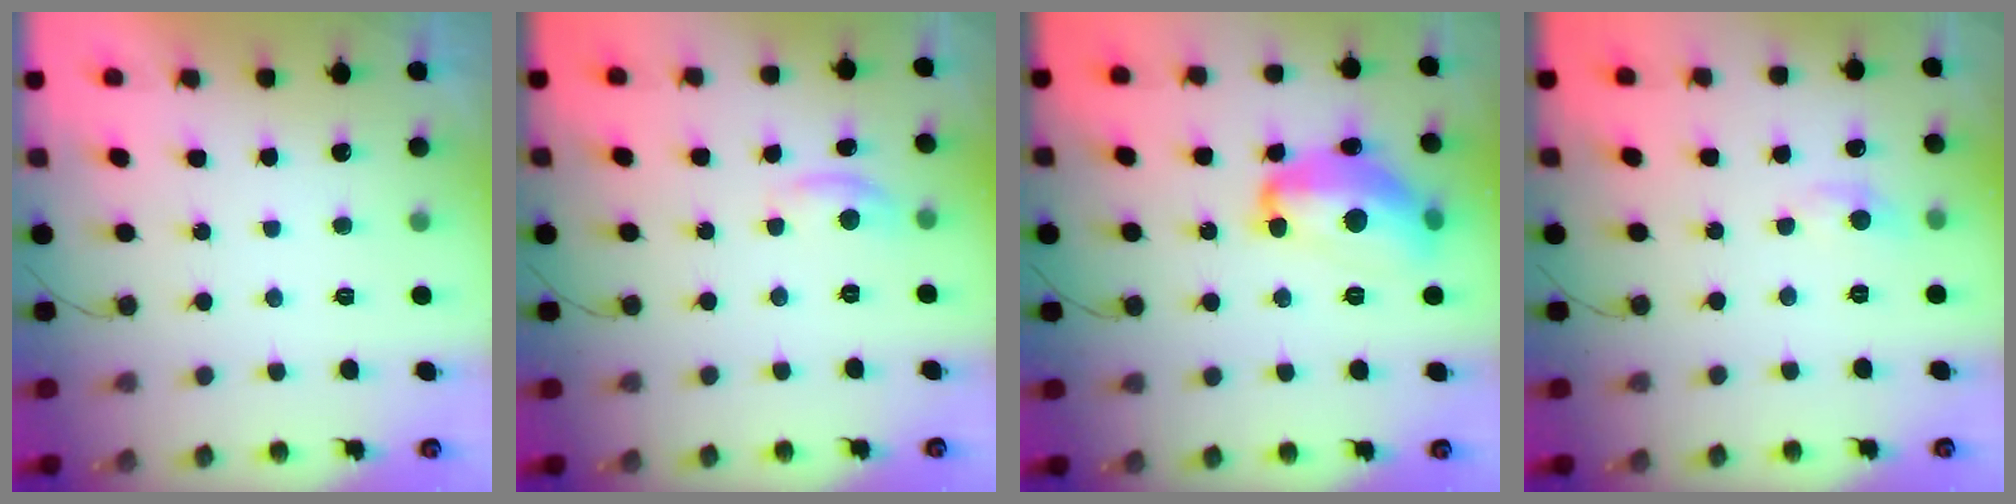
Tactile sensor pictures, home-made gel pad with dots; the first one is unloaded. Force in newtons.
{"total": 4.8, "press": 4.8, "slide": 0.5}
{"total": 17.0, "press": 17.0, "slide": 0.8}
{"total": 2.8, "press": 2.8, "slide": 0.4}